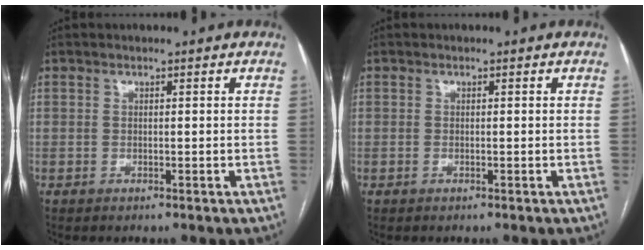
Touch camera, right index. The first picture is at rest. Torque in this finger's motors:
{"motor_torque": [-0.07, -0.04, -0.02, -0.01]}